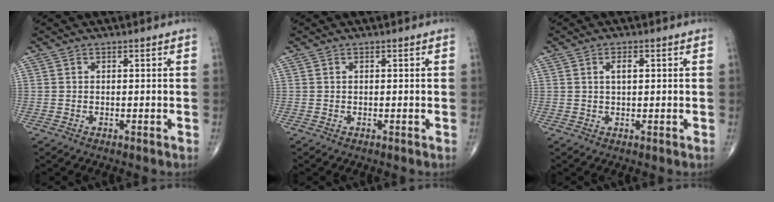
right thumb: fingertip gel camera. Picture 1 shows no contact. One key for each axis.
{"total": 0.0}
{"total": 2.1, "fx": 0.6, "fy": 1.0, "fz": 1.8, "tx": -0.031, "ty": 0.001, "tz": 0.009}